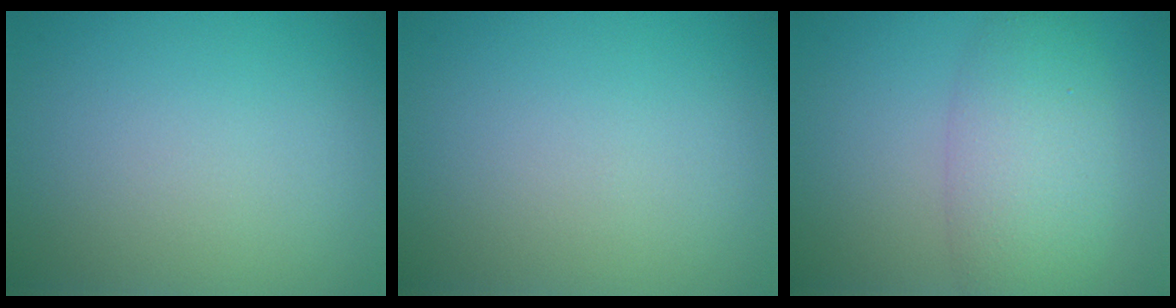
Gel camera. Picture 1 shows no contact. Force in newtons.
{"total": 0.0}
{"total": 5.5, "press": 5.5, "slide": 0.4}